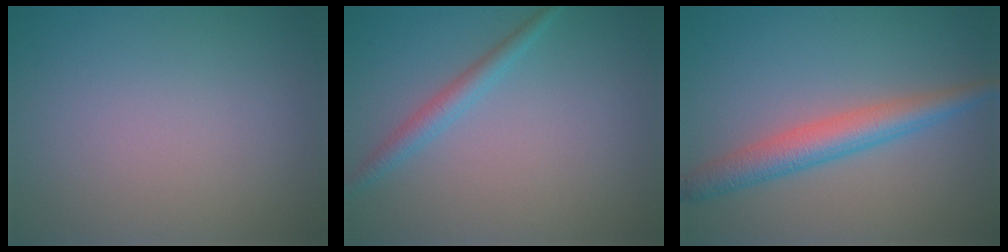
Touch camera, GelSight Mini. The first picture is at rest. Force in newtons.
{"total": 1.9, "press": 1.9, "slide": 0.1}
{"total": 4.0, "press": 4.0, "slide": 0.1}